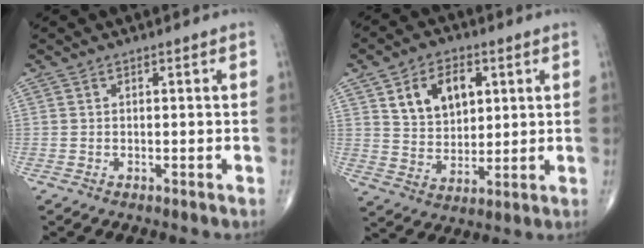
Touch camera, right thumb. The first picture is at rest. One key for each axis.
{"total": 11.1, "fx": 4.1, "fy": 7.5, "fz": 7.0, "tx": -0.084, "ty": -0.016, "tz": 0.077}